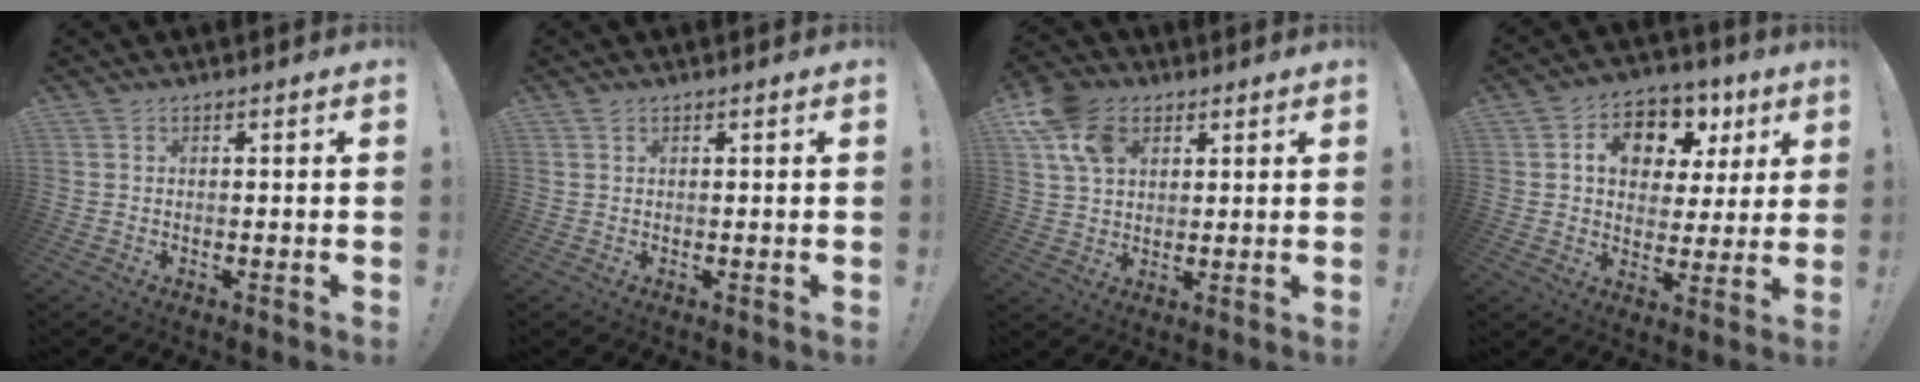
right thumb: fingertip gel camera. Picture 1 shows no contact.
{"total": 0.7, "force": [0.5, 0.2, 0.4], "torque": [-0.005, -0.001, 0.009]}
{"total": 11.7, "force": [5.3, 8.2, 6.5], "torque": [-0.116, -0.009, 0.104]}
{"total": 11.1, "force": [4.8, 8.0, 5.9], "torque": [-0.095, -0.026, 0.092]}